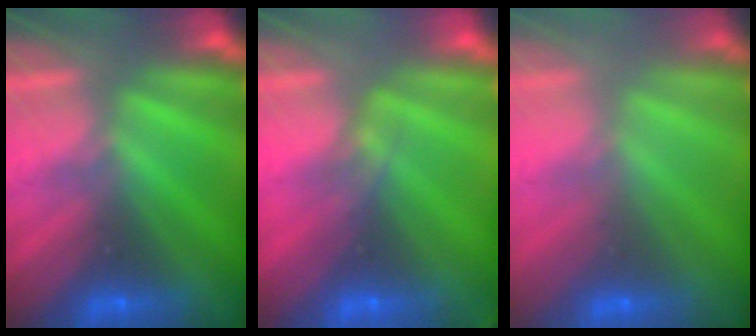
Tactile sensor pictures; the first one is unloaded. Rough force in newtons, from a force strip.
{"total": 2.8}
{"total": 2.9}